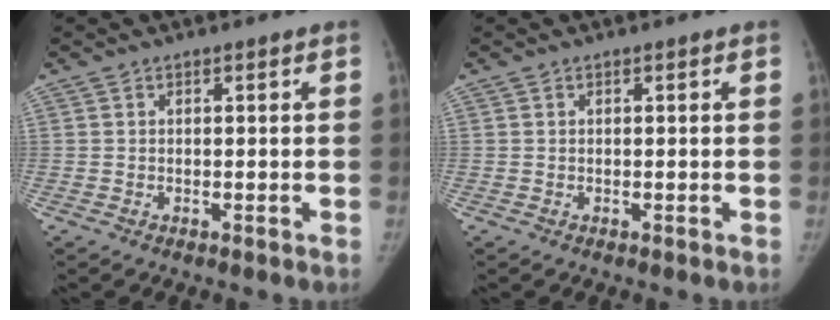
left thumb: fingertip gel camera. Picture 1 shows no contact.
{"total": 0.0}